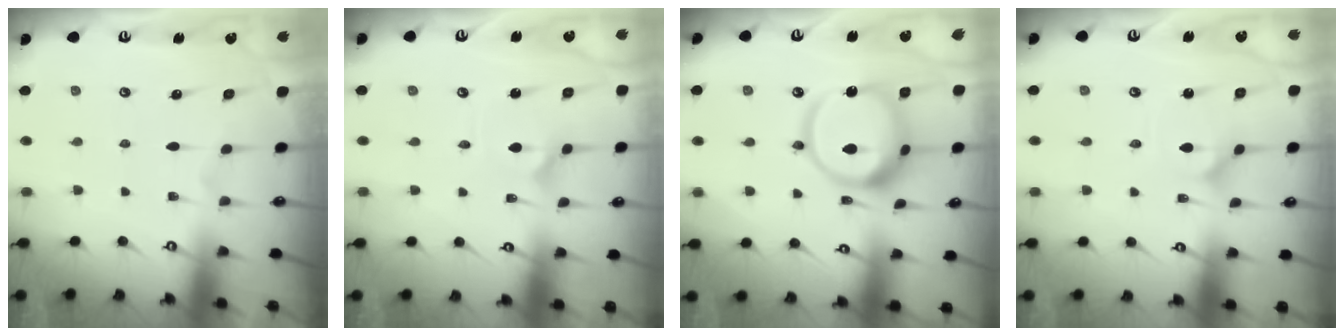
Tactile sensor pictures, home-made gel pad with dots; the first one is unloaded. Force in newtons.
{"total": 2.7, "press": 2.7, "slide": 0.4}
{"total": 16.2, "press": 16.0, "slide": 2.3}
{"total": 2.9, "press": 2.9, "slide": 0.2}